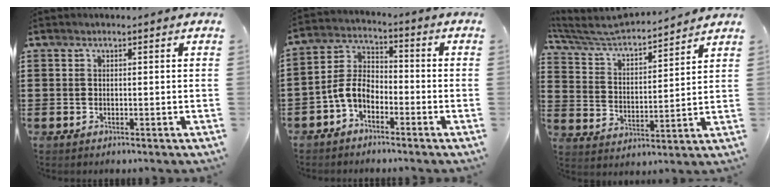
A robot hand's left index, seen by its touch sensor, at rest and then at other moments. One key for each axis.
{"total": 5.4, "fx": -3.4, "fy": 3.0, "fz": 3.0, "tx": -0.086, "ty": 0.000, "tz": -0.076}
{"total": 4.8, "fx": 4.6, "fy": 0.6, "fz": 1.3, "tx": -0.050, "ty": -0.035, "tz": 0.071}